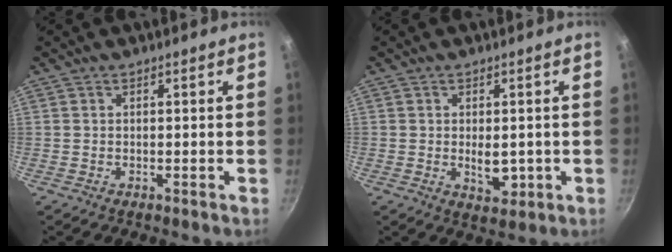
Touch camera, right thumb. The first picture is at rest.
{"total": 4.4, "force": [-0.5, 2.7, 3.5], "torque": [-0.033, -0.004, 0.001]}